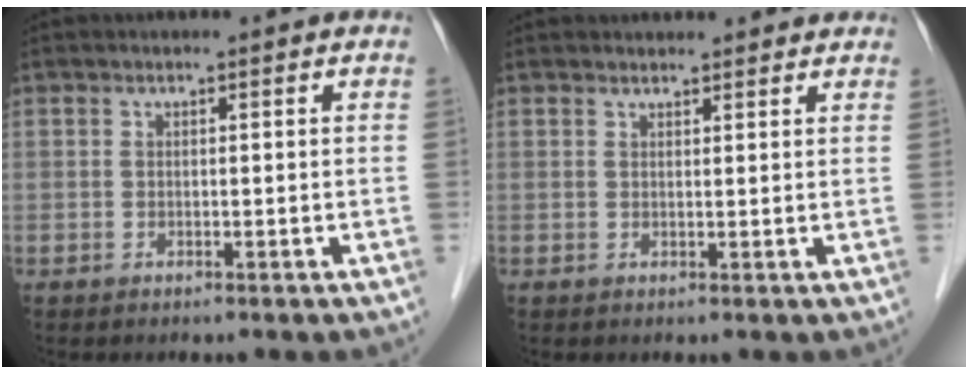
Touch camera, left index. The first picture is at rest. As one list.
[{"total": 4.2, "force": [3.9, 1.4, 0.7], "torque": [-0.004, 0.015, 0.041]}]